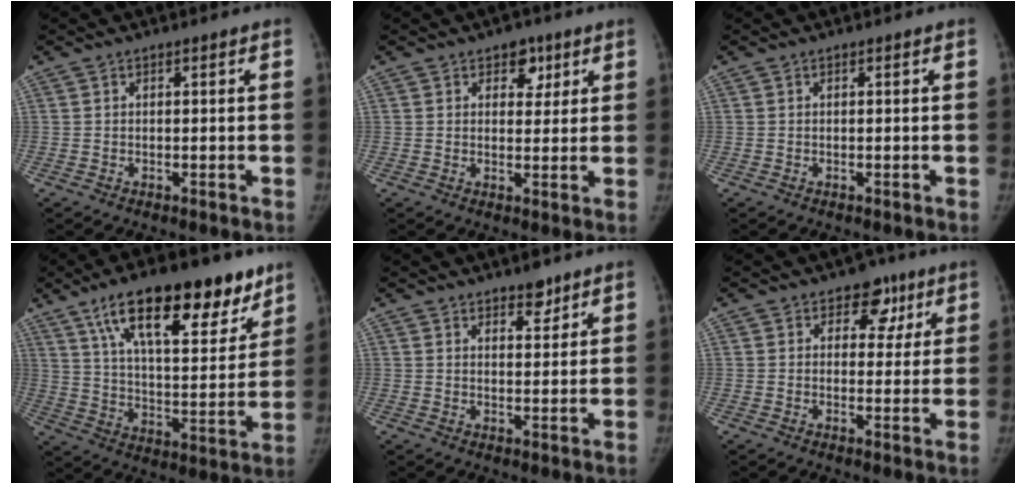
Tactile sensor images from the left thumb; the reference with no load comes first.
{"total": 4.6, "force": [2.5, 3.1, 2.2], "torque": [0.002, -0.010, 0.033]}
{"total": 0.0}
{"total": 24.7, "force": [15.1, 9.4, 17.1], "torque": [-0.223, -0.040, 0.244]}
{"total": 4.2, "force": [3.1, 1.8, 2.1], "torque": [-0.010, -0.021, 0.049]}
{"total": 6.2, "force": [3.2, 4.5, 2.9], "torque": [0.004, -0.008, 0.038]}